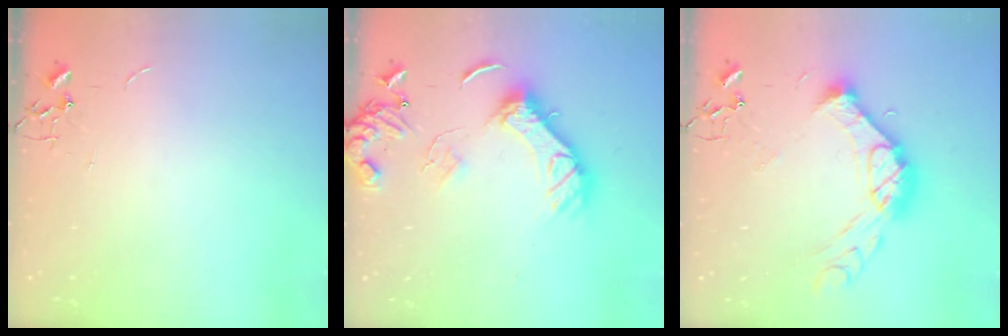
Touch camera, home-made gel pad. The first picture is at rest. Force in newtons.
{"total": 15.8, "press": 15.7, "slide": 1.5}
{"total": 17.4, "press": 17.3, "slide": 1.6}